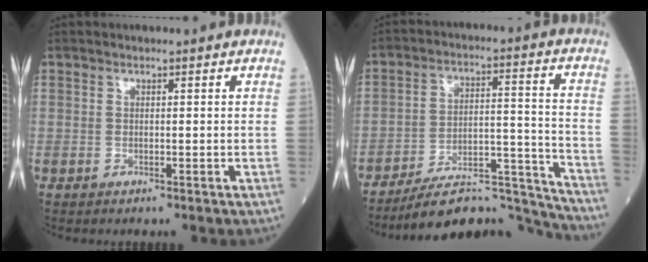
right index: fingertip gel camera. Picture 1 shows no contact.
{"total": 15.4, "force": [-14.8, 1.5, 4.1], "torque": [-0.043, 0.045, -0.231]}